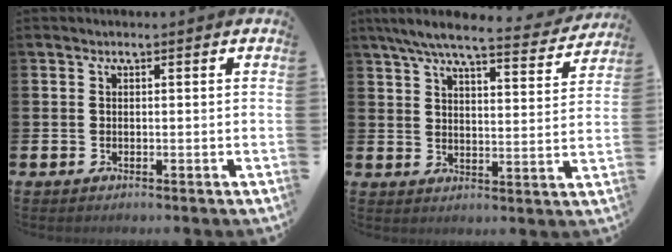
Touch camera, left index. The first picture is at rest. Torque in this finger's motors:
{"motor_torque": [0.92, -1.22, 0.93, 0.21]}